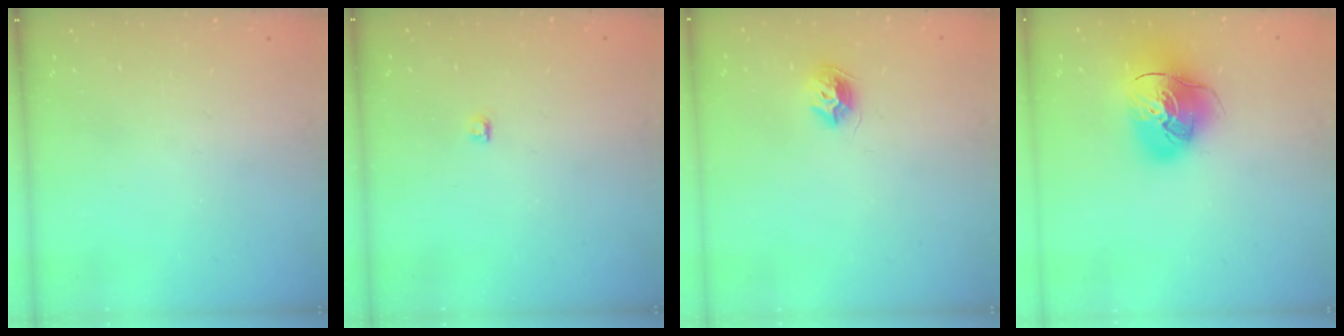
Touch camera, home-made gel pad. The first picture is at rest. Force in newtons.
{"total": 2.8, "press": 2.7, "slide": 0.3}
{"total": 8.1, "press": 8.1, "slide": 0.1}
{"total": 16.2, "press": 16.0, "slide": 2.4}